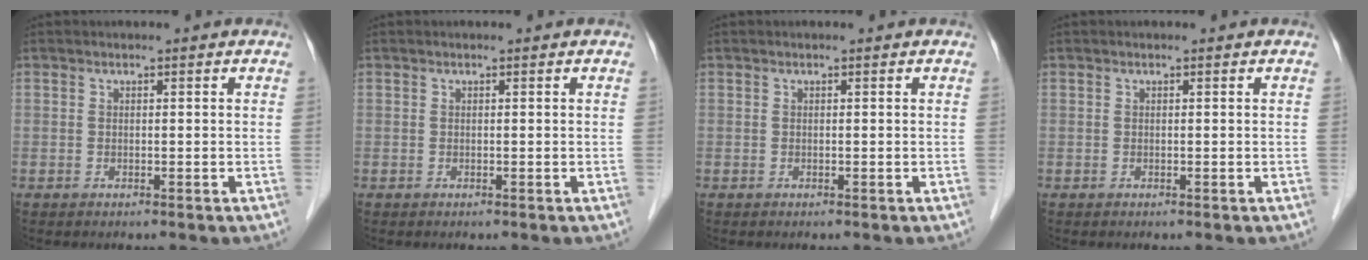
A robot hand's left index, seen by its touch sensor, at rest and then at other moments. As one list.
[{"total": 0.0}, {"total": 0.0}, {"total": 0.0}]